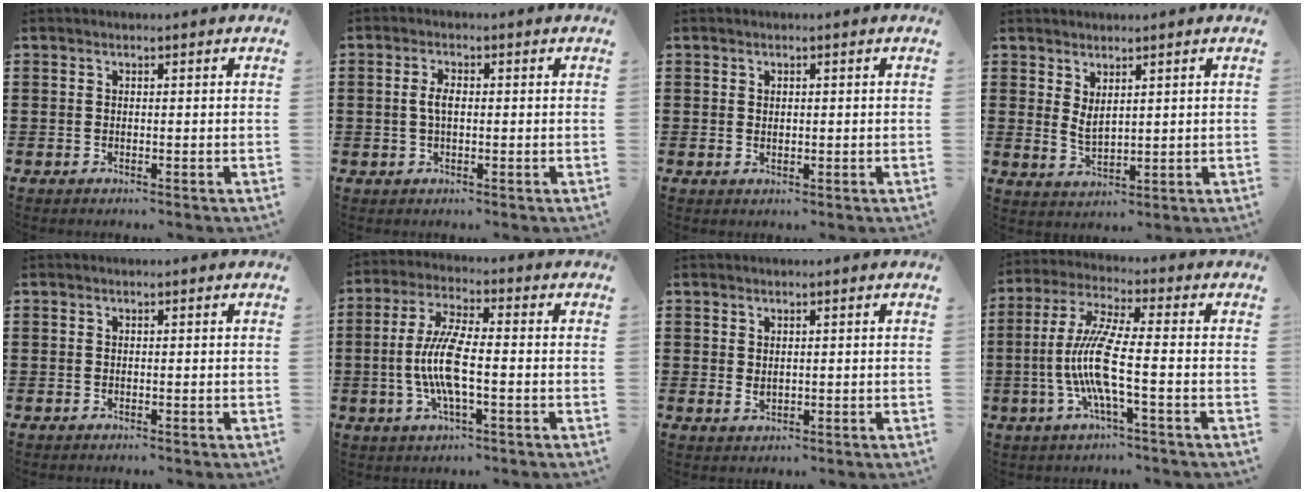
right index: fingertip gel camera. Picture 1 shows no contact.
{"total": 2.7, "force": [0.1, 1.2, 2.4], "torque": [-0.057, 0.002, -0.002]}
{"total": 0.7, "force": [0.4, 0.6, 0.2], "torque": [-0.005, 0.006, 0.007]}
{"total": 2.6, "force": [1.7, 1.1, 1.6], "torque": [-0.034, 0.003, 0.033]}
{"total": 0.0}
{"total": 8.5, "force": [-1.4, 2.2, 8.1], "torque": [-0.181, -0.012, -0.035]}
{"total": 1.2, "force": [0.5, 0.7, 0.8], "torque": [-0.018, 0.003, 0.009]}
{"total": 10.0, "force": [-2.3, 1.2, 9.7], "torque": [-0.220, -0.019, -0.055]}